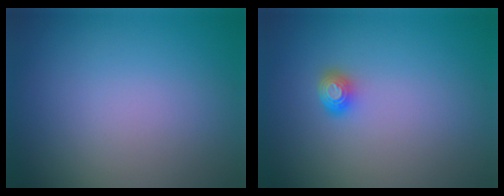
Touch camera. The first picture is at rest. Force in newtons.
{"total": 1.5, "press": 1.2, "slide": 0.9}